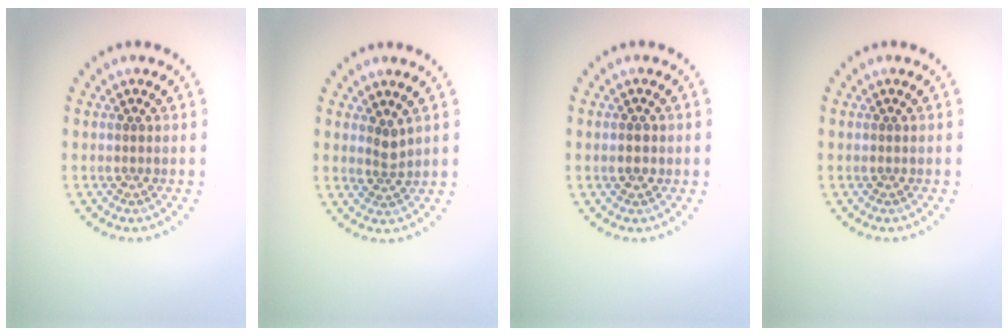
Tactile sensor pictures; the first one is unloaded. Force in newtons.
{"total": 1.7, "press": 1.2, "slide": 1.1}
{"total": 1.9, "press": 1.9, "slide": 0.1}
{"total": 0.0}